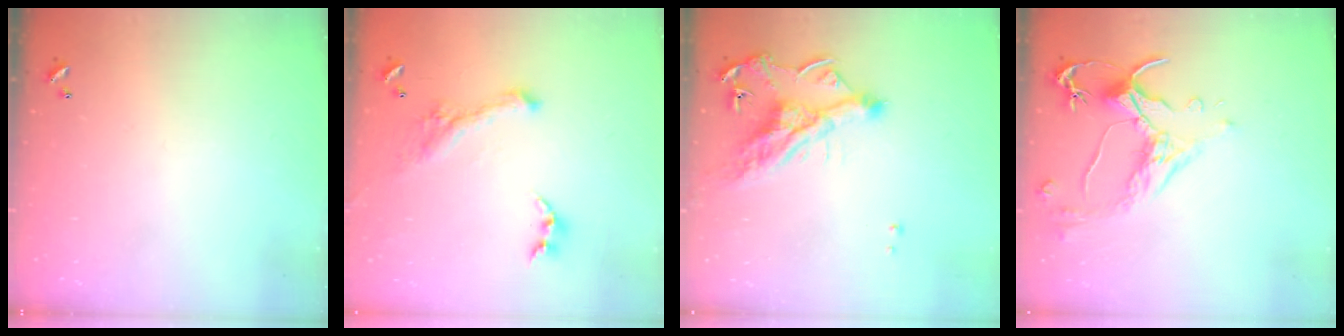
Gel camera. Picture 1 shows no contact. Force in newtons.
{"total": 1.4, "press": 0.7, "slide": 1.2}
{"total": 10.0, "press": 9.9, "slide": 1.1}
{"total": 2.4, "press": 2.0, "slide": 1.4}